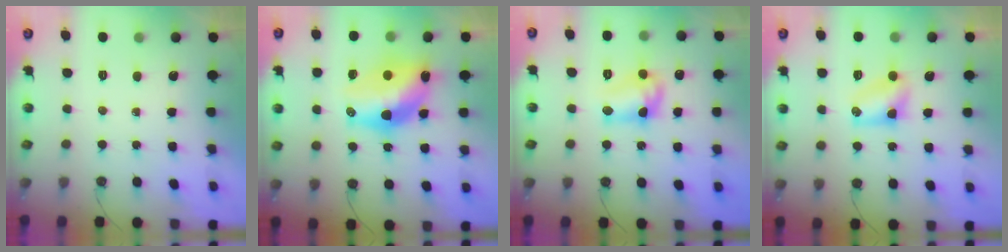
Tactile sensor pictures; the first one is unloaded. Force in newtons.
{"total": 15.3, "press": 15.0, "slide": 2.8}
{"total": 11.3, "press": 11.3, "slide": 0.9}
{"total": 5.3, "press": 5.3, "slide": 0.6}